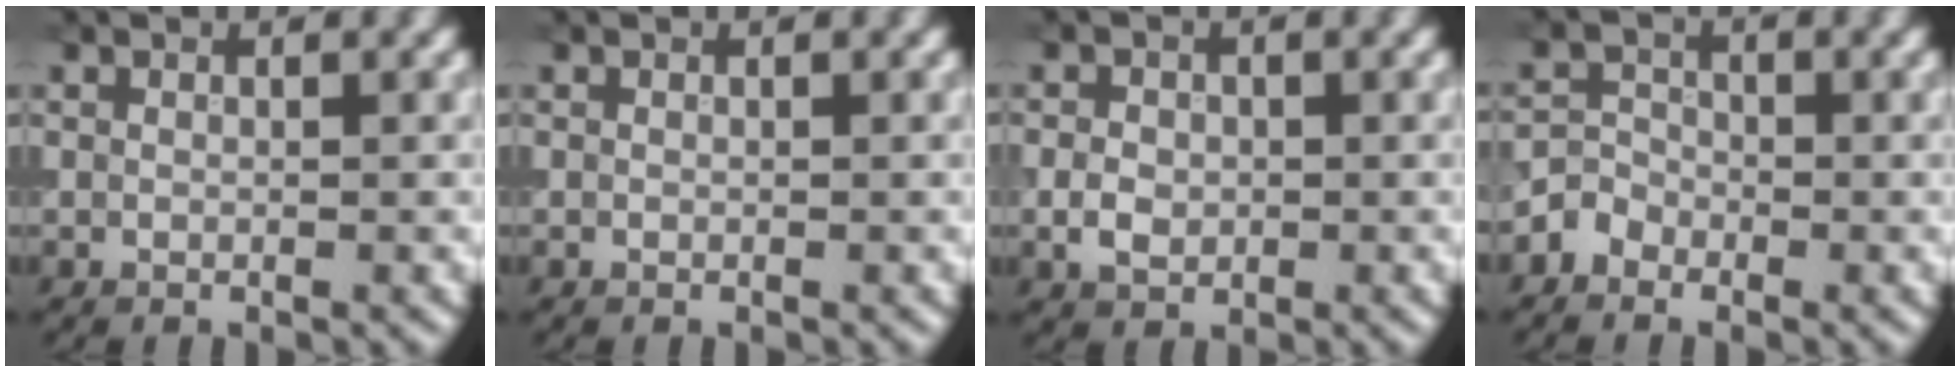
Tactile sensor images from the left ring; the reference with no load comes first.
{"total": 0.0}
{"total": 2.2, "force": [-0.4, 1.8, 1.3], "torque": [-0.023, -0.002, -0.012]}
{"total": 1.9, "force": [-1.2, 1.3, 0.4], "torque": [0.003, 0.007, -0.031]}